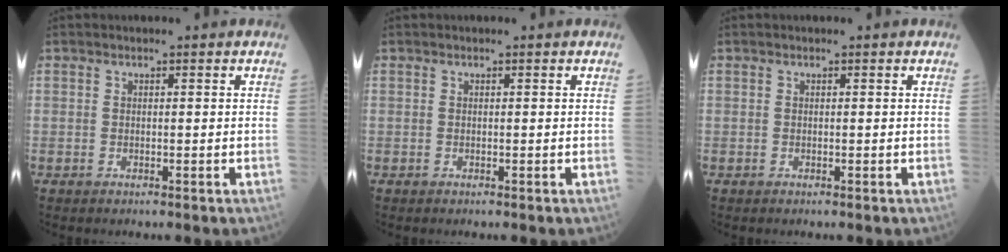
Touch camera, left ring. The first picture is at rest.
{"total": 0.0}
{"total": 0.0}